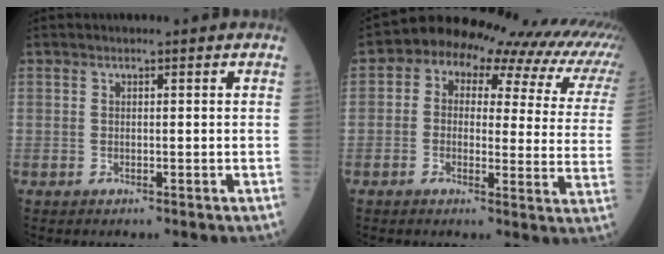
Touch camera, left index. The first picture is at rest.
{"total": 20.2, "force": [13.3, 8.3, 12.7], "torque": [-0.166, 0.046, 0.133]}